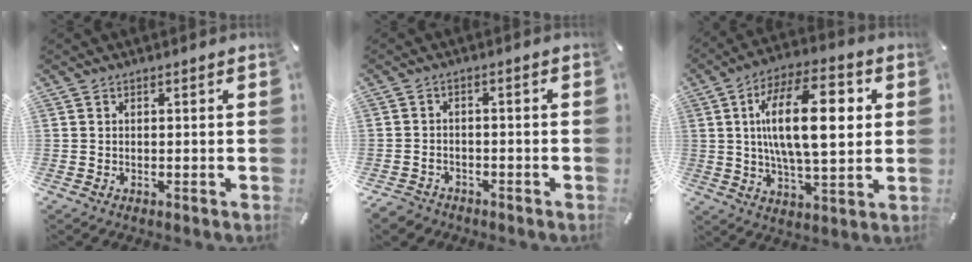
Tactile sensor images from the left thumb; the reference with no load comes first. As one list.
[{"total": 3.5, "force": [-2.6, 2.1, 0.8], "torque": [-0.026, 0.011, -0.055]}, {"total": 20.7, "force": [4.2, 9.2, 18.0], "torque": [-0.322, 0.001, 0.057]}]